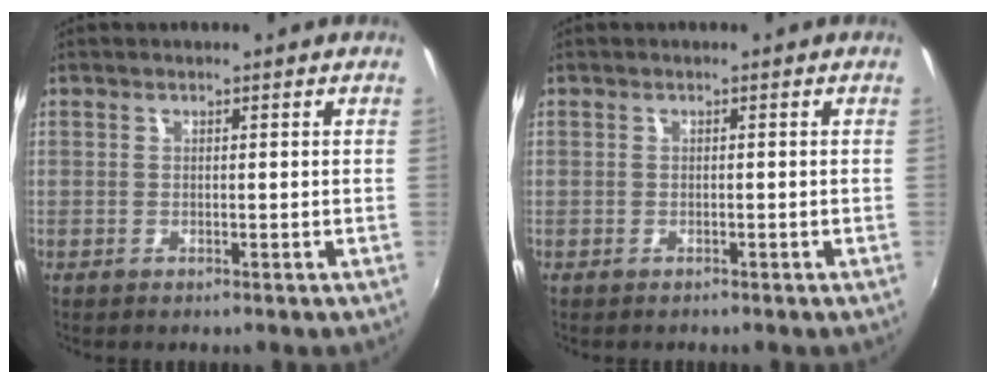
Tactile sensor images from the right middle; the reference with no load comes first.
{"total": 0.6, "force": [-0.4, 0.4, 0.0], "torque": [0.000, -0.002, -0.008]}